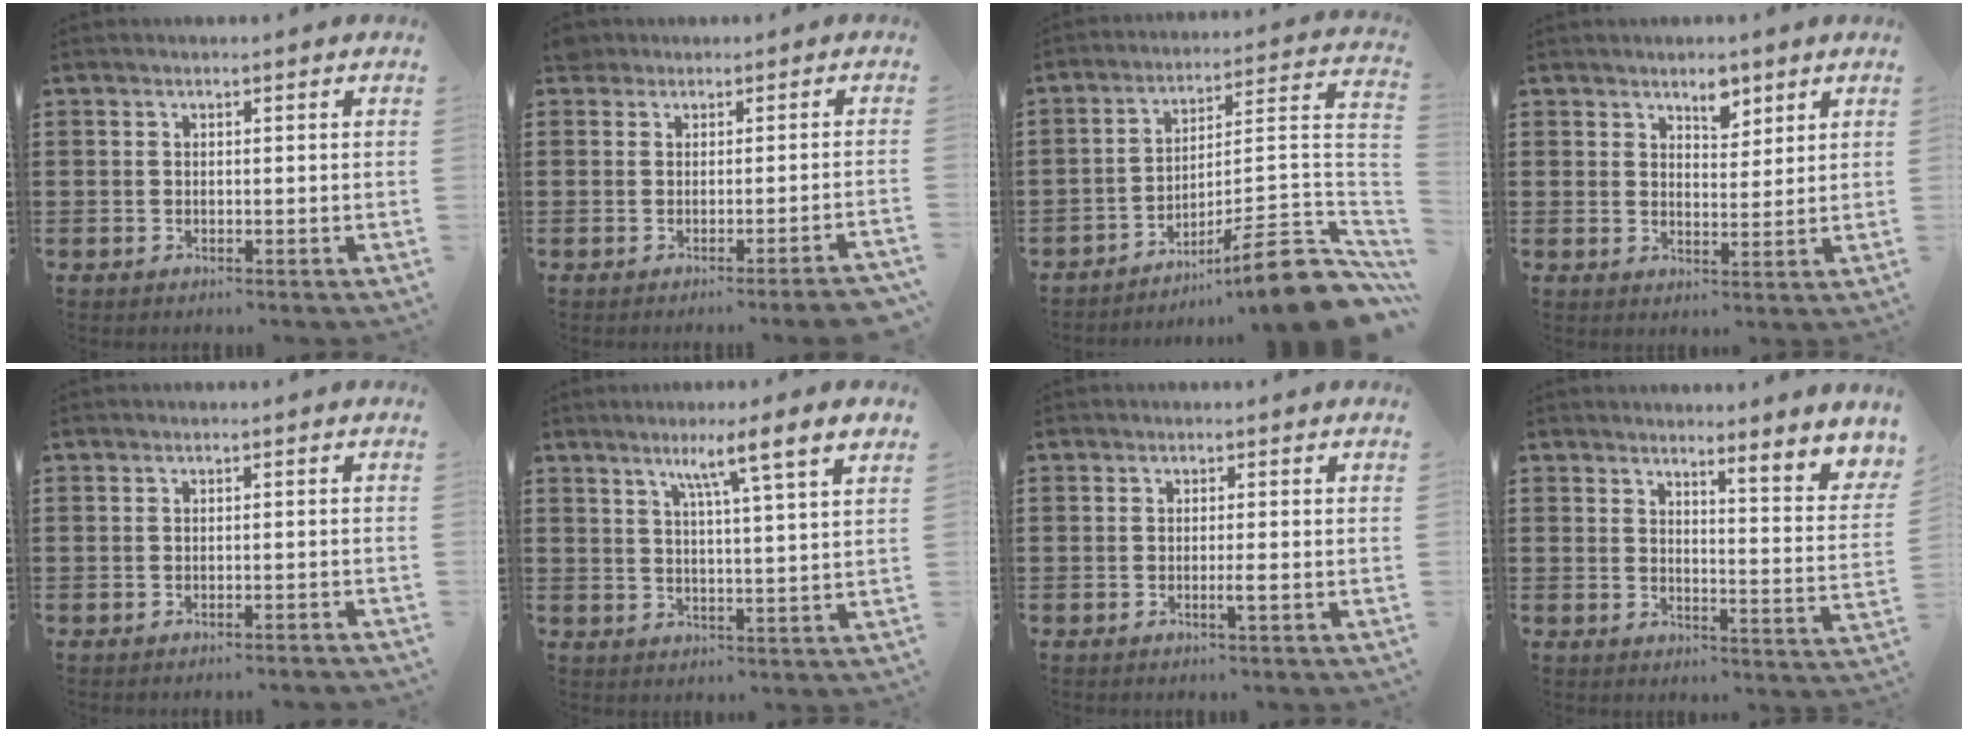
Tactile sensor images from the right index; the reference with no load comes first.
{"total": 1.4, "force": [-0.8, 0.3, 1.2], "torque": [-0.025, 0.003, -0.014]}
{"total": 11.3, "force": [-7.5, 0.6, 8.4], "torque": [-0.115, 0.004, -0.137]}
{"total": 4.1, "force": [3.1, 2.1, 1.8], "torque": [-0.027, 0.002, 0.053]}
{"total": 0.9, "force": [-0.8, -0.2, 0.3], "torque": [-0.007, -0.001, -0.016]}
{"total": 6.1, "force": [3.5, -0.4, 4.9], "torque": [-0.092, -0.012, 0.051]}
{"total": 1.6, "force": [-0.6, -0.1, 1.5], "torque": [-0.025, -0.003, -0.012]}
{"total": 3.7, "force": [3.3, -0.1, 1.7], "torque": [-0.036, -0.030, 0.048]}